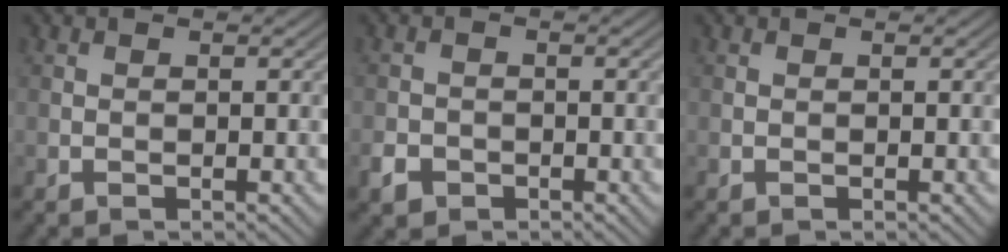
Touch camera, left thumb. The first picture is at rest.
{"total": 2.4, "force": [-1.4, 1.7, 0.9], "torque": [-0.018, -0.005, -0.032]}
{"total": 0.0}